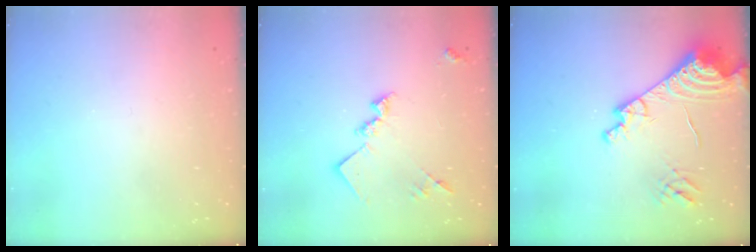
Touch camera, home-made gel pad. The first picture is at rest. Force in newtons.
{"total": 13.9, "press": 13.8, "slide": 0.9}
{"total": 16.6, "press": 16.5, "slide": 1.8}